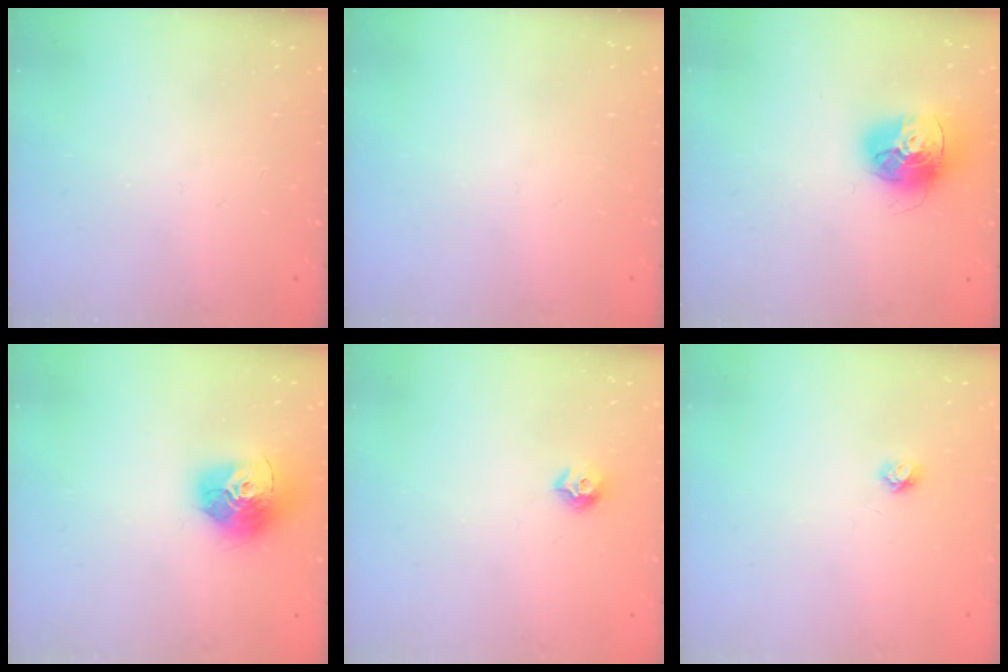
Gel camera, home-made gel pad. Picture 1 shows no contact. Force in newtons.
{"total": 0.0}
{"total": 15.7, "press": 15.6, "slide": 1.6}
{"total": 15.6, "press": 15.5, "slide": 1.5}
{"total": 7.9, "press": 7.8, "slide": 0.7}
{"total": 3.7, "press": 3.7, "slide": 0.4}